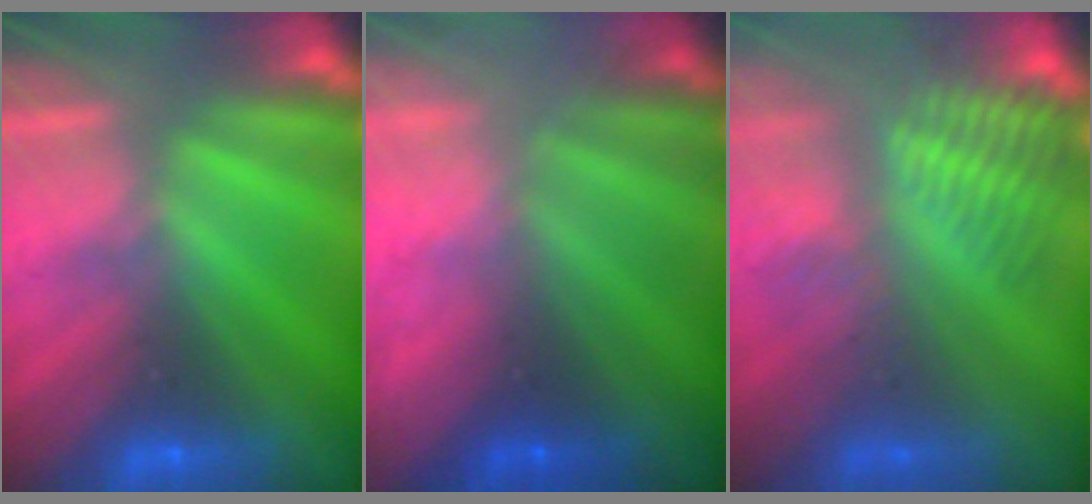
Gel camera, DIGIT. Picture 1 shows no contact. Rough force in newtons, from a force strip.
{"total": 5.6}
{"total": 4.8}